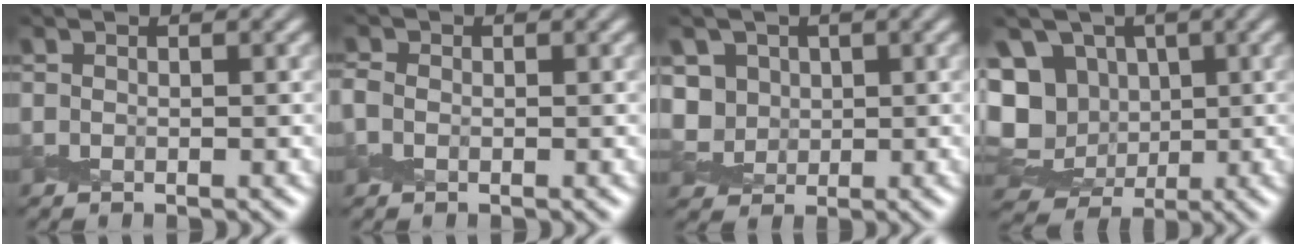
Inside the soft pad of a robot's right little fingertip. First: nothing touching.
{"total": 1.3, "force": [-0.2, 1.1, 0.7], "torque": [-0.017, 0.001, -0.011]}
{"total": 4.0, "force": [0.7, 3.6, 1.6], "torque": [-0.039, 0.002, 0.018]}
{"total": 12.3, "force": [1.4, 10.4, 6.3], "torque": [-0.126, 0.007, 0.004]}